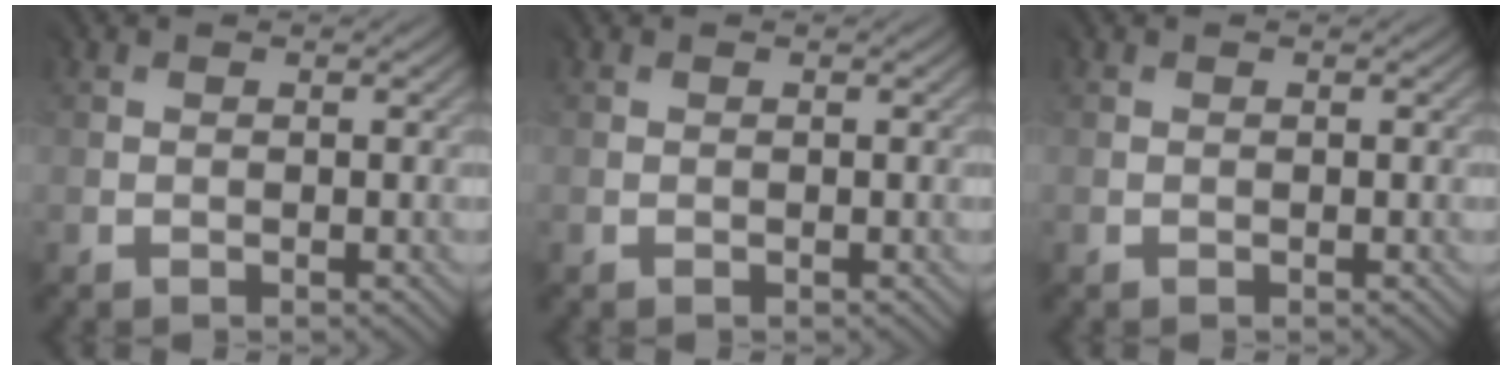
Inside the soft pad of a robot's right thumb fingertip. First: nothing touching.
{"total": 0.0}
{"total": 0.0}